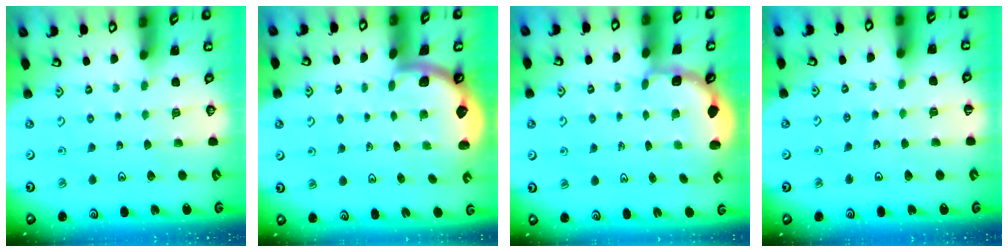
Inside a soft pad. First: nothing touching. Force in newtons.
{"total": 1.6, "press": 1.6, "slide": 0.1}
{"total": 2.7, "press": 2.4, "slide": 1.4}
{"total": 3.8, "press": 3.7, "slide": 0.4}